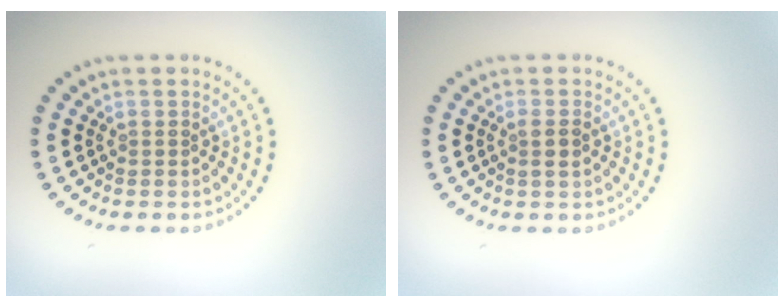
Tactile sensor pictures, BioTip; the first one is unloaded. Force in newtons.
{"total": 1.3, "press": 1.1, "slide": 0.6}